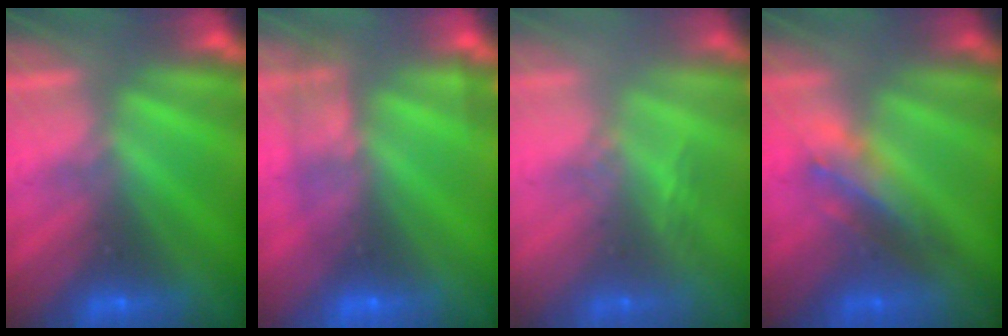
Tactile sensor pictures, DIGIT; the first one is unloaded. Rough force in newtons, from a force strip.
{"total": 2.4}
{"total": 2.9}
{"total": 2.9}